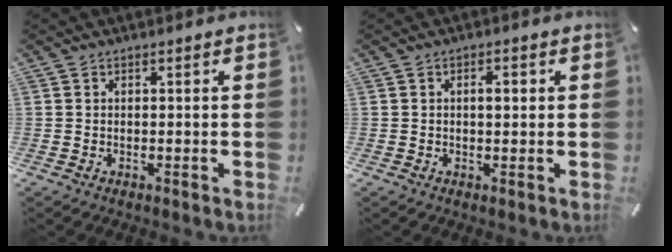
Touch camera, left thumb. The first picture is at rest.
{"total": 2.8, "force": [0.4, 1.3, 2.4], "torque": [-0.032, 0.003, 0.001]}